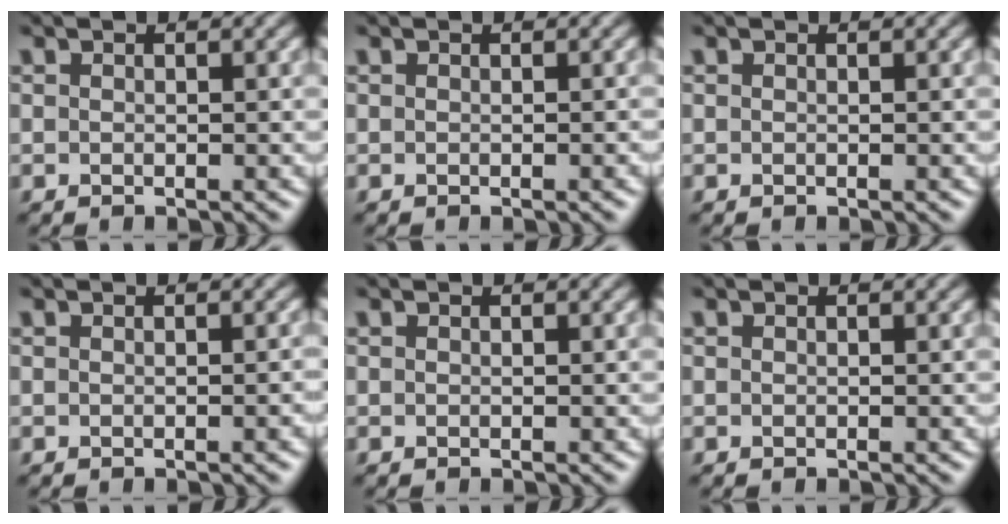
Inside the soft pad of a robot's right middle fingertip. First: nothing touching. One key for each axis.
{"total": 0.7, "fx": -0.2, "fy": 0.1, "fz": 0.7, "tx": -0.005, "ty": 0.002, "tz": -0.003}
{"total": 0.0}
{"total": 1.0, "fx": -0.3, "fy": 0.2, "fz": 0.9, "tx": -0.008, "ty": 0.002, "tz": -0.003}
{"total": 0.0}
{"total": 0.0}